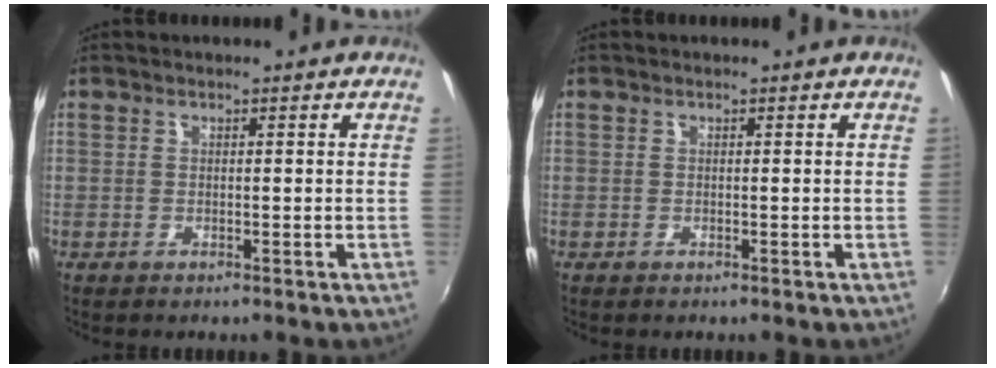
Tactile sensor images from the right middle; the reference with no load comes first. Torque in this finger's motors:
{"motor_torque": [0.00, -0.01, 0.00, 0.00]}